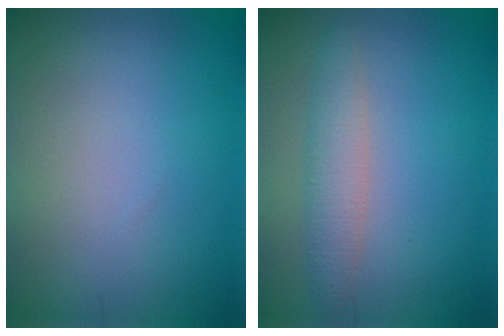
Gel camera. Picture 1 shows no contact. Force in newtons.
{"total": 2.5, "press": 2.5, "slide": 0.1}